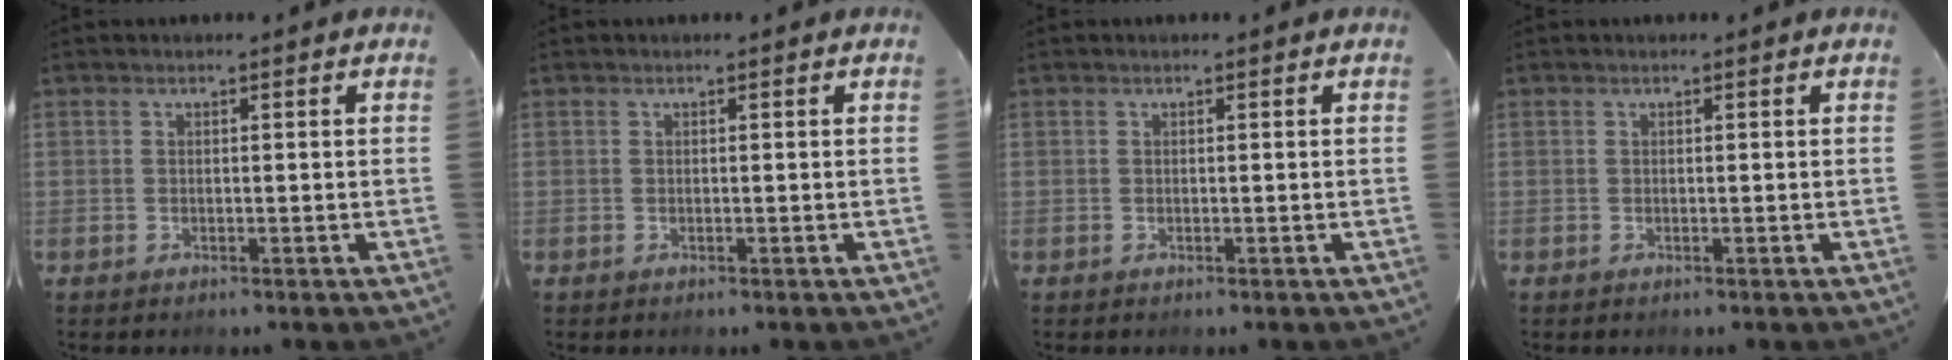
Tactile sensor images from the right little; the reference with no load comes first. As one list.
[{"total": 0.0}, {"total": 0.0}, {"total": 0.0}]